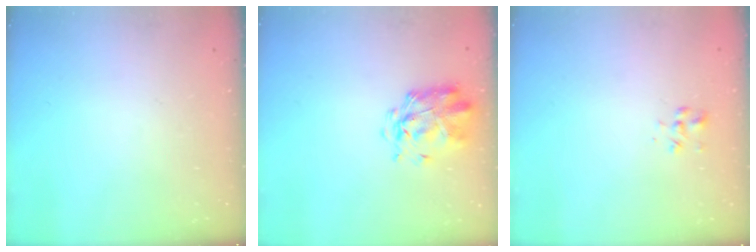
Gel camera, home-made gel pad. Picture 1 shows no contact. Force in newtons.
{"total": 3.0, "press": 2.9, "slide": 0.7}
{"total": 2.3, "press": 2.2, "slide": 0.7}